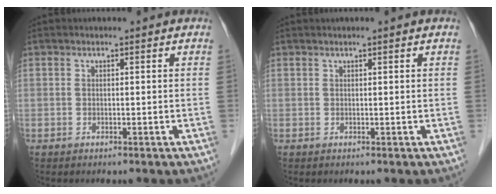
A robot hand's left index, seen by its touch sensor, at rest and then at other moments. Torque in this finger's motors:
{"motor_torque": [0.31, -0.24, 0.09, 0.00]}